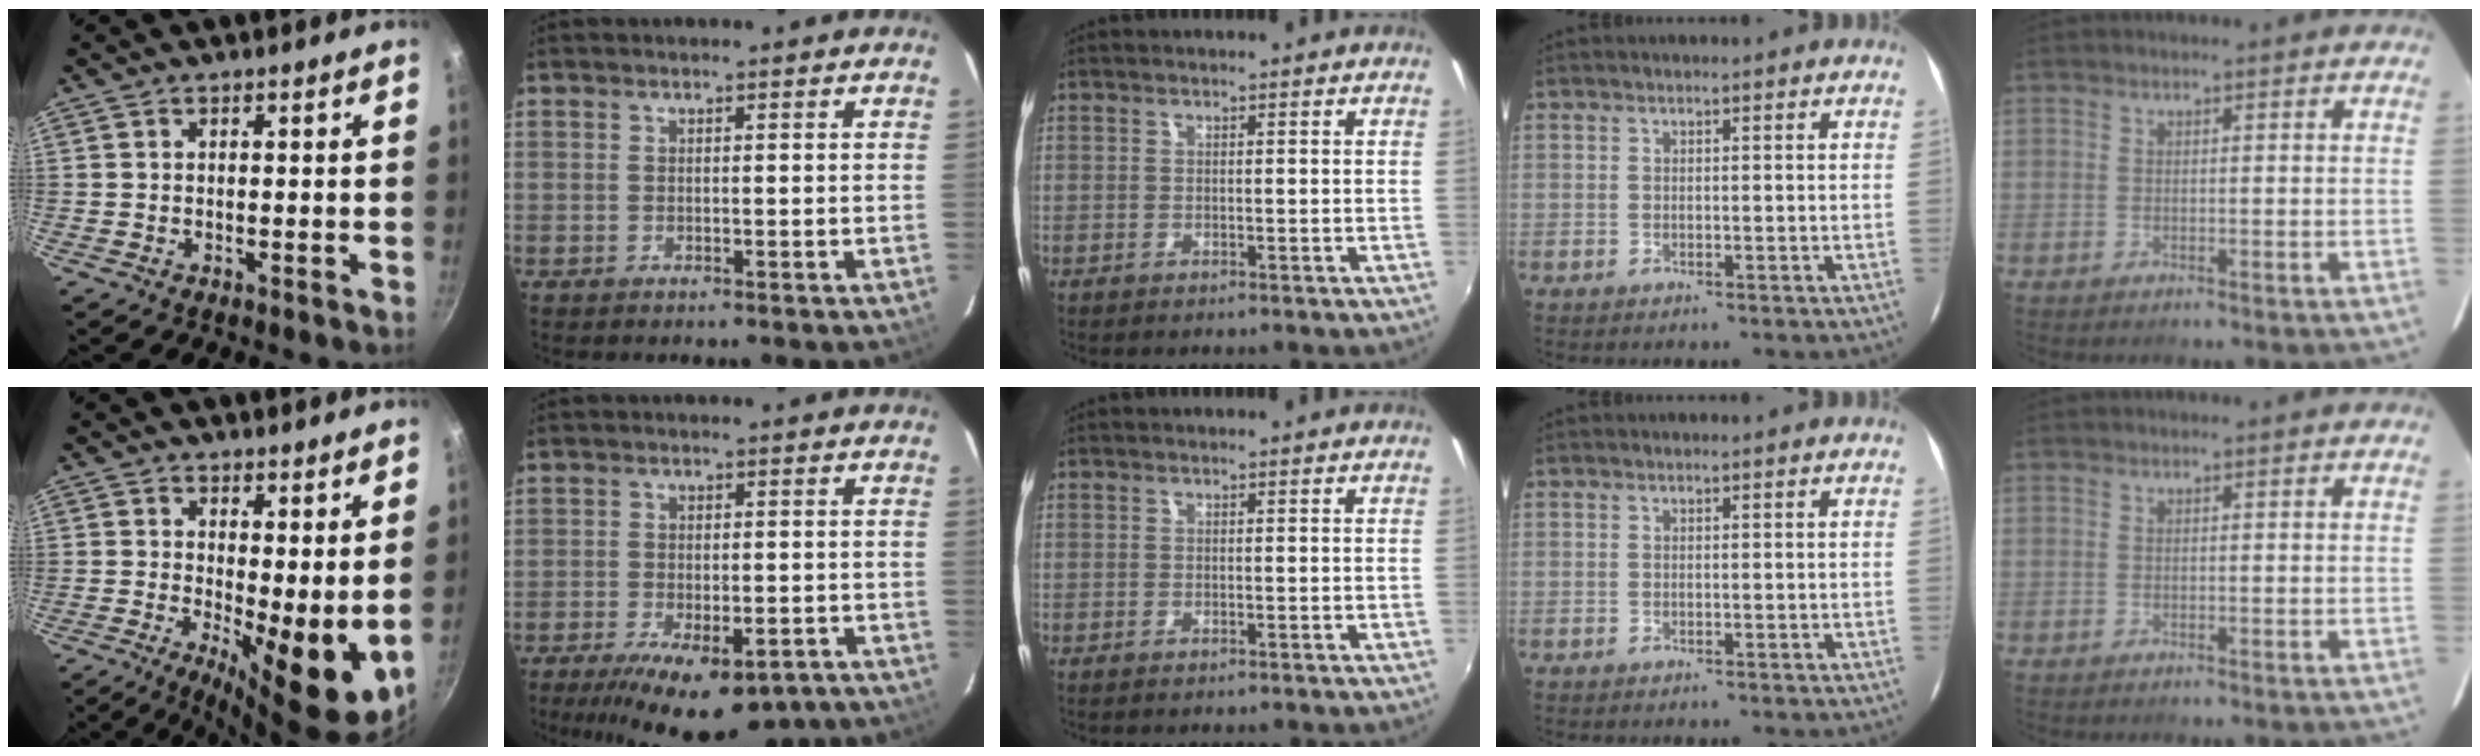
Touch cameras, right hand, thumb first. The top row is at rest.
{"thumb": {"total": 11.6, "force": [0.6, 3.8, 11.0], "torque": [-0.137, -0.023, 0.014]}, "index": {"total": 16.9, "force": [-11.6, 6.7, 10.2], "torque": [-0.197, -0.027, -0.158]}}